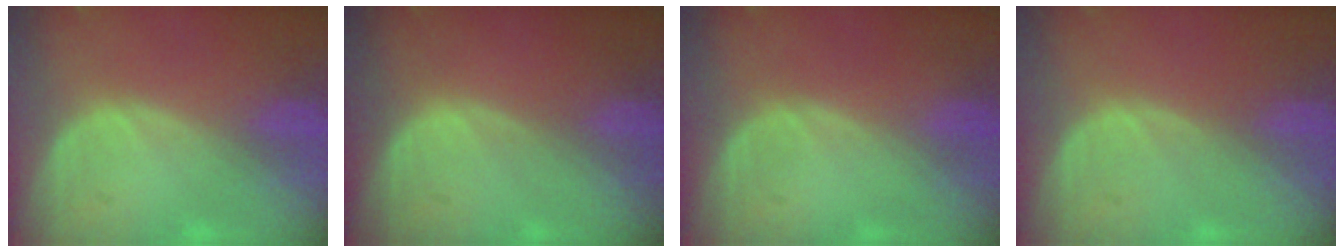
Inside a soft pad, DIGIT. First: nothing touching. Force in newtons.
{"total": 0.0}
{"total": 0.0}
{"total": 0.0}